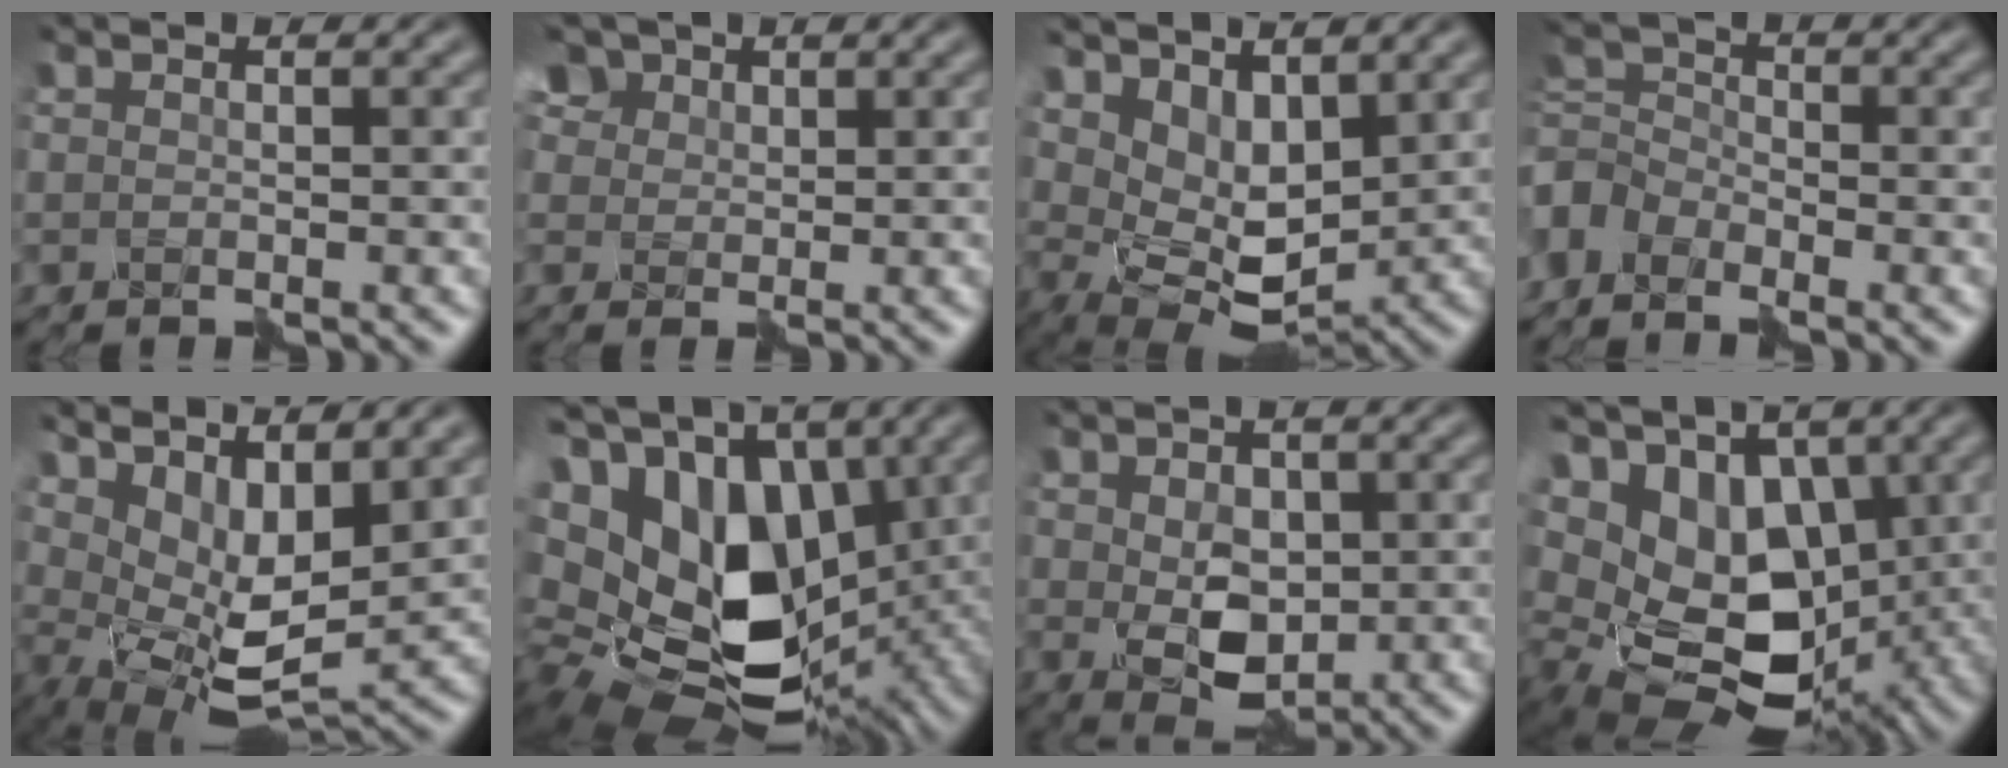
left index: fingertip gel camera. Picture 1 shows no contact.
{"total": 6.3, "force": [3.8, 4.1, 3.0], "torque": [-0.115, 0.003, 0.076]}
{"total": 5.3, "force": [2.1, 2.9, 3.8], "torque": [-0.082, -0.015, 0.042]}
{"total": 4.8, "force": [-3.9, 2.2, 1.8], "torque": [-0.042, 0.009, -0.091]}
{"total": 7.4, "force": [2.7, 3.4, 6.1], "torque": [-0.125, -0.016, 0.063]}
{"total": 20.0, "force": [1.7, 14.1, 14.1], "torque": [-0.296, -0.012, 0.070]}
{"total": 3.7, "force": [-0.8, 2.4, 2.7], "torque": [-0.058, -0.009, -0.003]}
{"total": 15.5, "force": [1.6, 10.9, 10.9], "torque": [-0.232, -0.002, 0.049]}